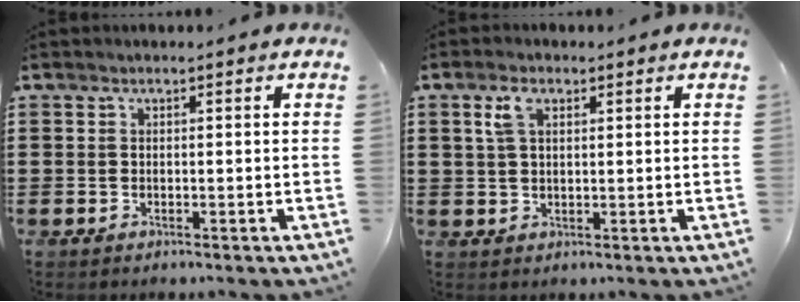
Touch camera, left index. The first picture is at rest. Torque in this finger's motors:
{"motor_torque": [0.86, 0.65, 0.02, -0.01]}